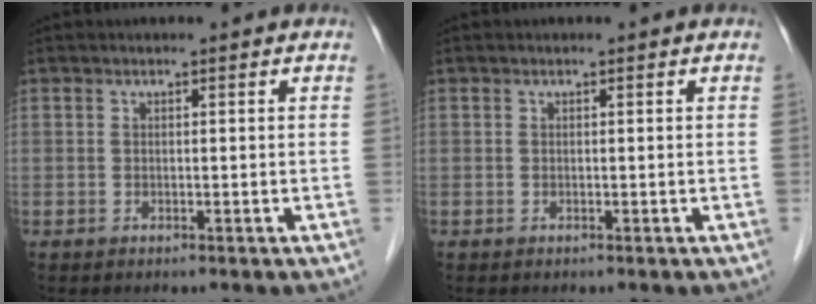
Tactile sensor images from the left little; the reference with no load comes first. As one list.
[{"total": 0.0}]